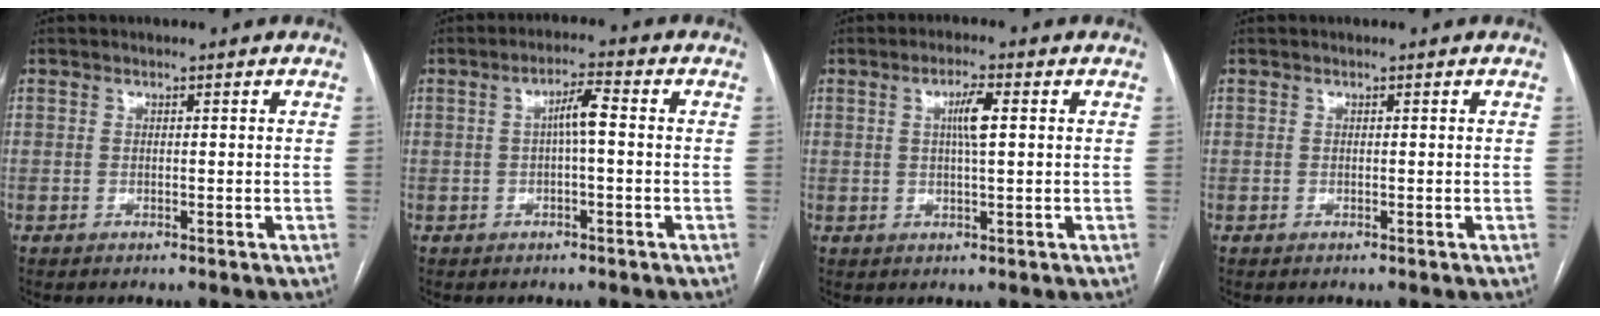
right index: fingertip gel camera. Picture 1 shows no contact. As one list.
[{"total": 3.8, "force": [0.1, 0.4, 3.8], "torque": [-0.065, 0.011, 0.002]}, {"total": 3.9, "force": [0.9, 0.3, 3.8], "torque": [-0.068, 0.003, 0.015]}, {"total": 0.0}]